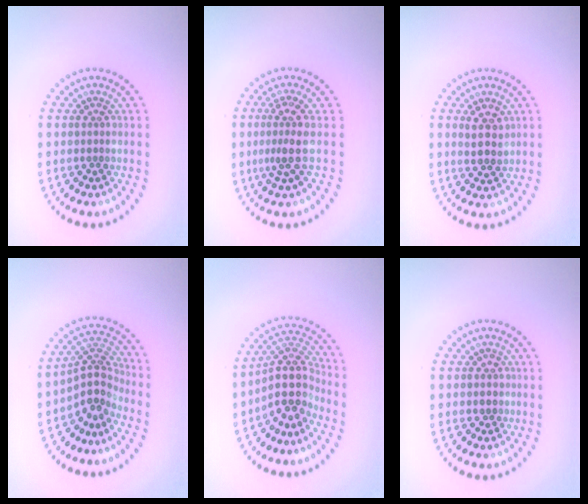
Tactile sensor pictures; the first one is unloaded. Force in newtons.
{"total": 2.9, "press": 2.1, "slide": 2.0}
{"total": 2.4, "press": 2.3, "slide": 0.7}
{"total": 3.7, "press": 2.6, "slide": 2.6}
{"total": 4.9, "press": 3.9, "slide": 3.0}
{"total": 0.9, "press": 0.7, "slide": 0.6}